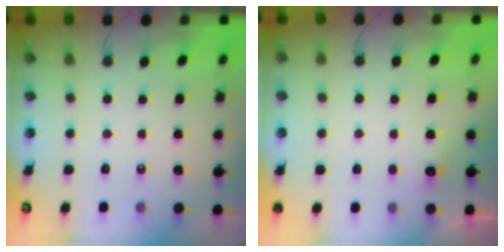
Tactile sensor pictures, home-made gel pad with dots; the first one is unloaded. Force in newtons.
{"total": 4.8, "press": 4.7, "slide": 1.2}